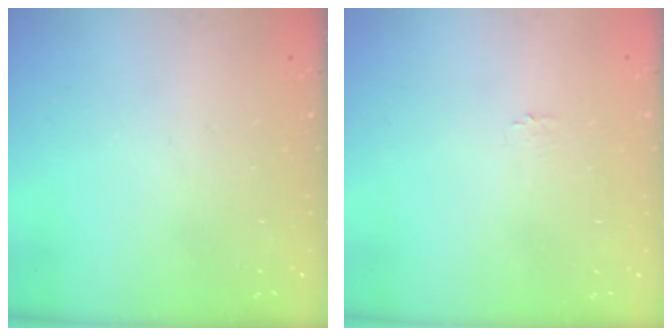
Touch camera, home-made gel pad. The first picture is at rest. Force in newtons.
{"total": 0.8, "press": 0.8, "slide": 0.2}